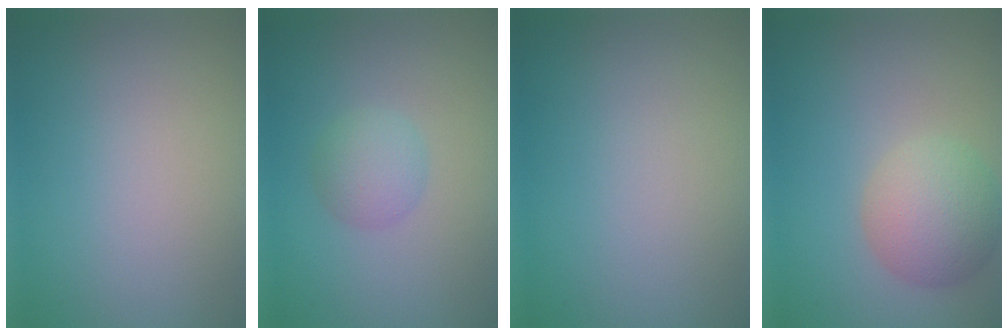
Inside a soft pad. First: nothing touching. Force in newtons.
{"total": 2.3, "press": 2.3, "slide": 0.1}
{"total": 0.0}
{"total": 4.8, "press": 4.8, "slide": 0.2}